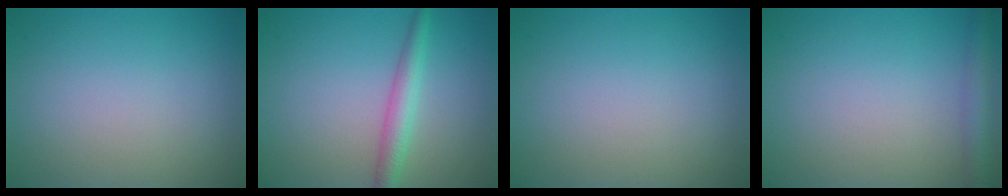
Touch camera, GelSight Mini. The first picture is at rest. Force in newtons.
{"total": 2.7, "press": 2.7, "slide": 0.1}
{"total": 0.0}
{"total": 2.6, "press": 2.6, "slide": 0.1}